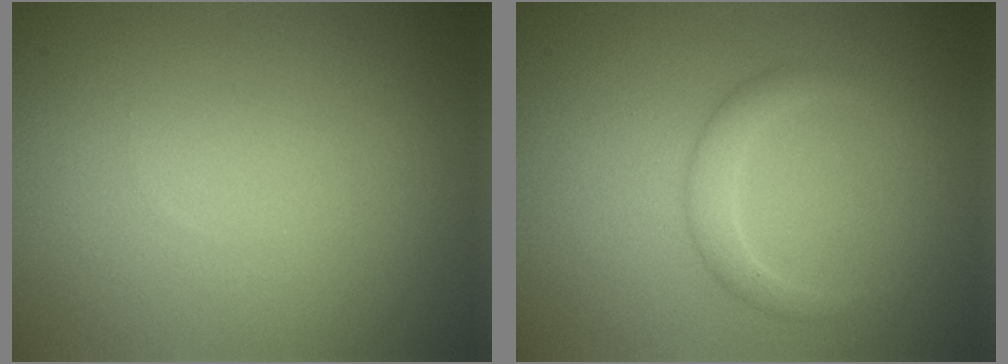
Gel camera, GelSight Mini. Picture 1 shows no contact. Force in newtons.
{"total": 1.7, "press": 1.7, "slide": 0.1}